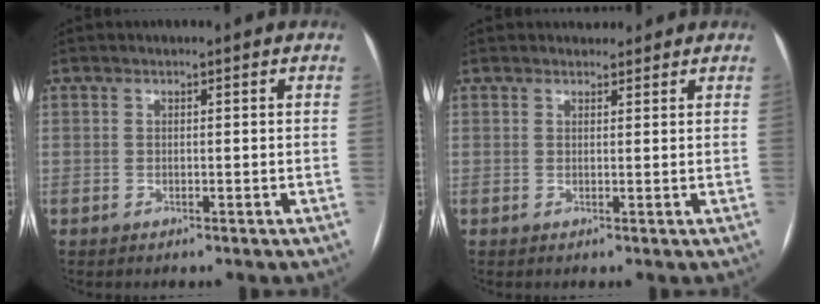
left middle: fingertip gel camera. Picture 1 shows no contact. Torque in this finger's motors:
{"motor_torque": [0.02, -0.05, 0.02, -0.01]}